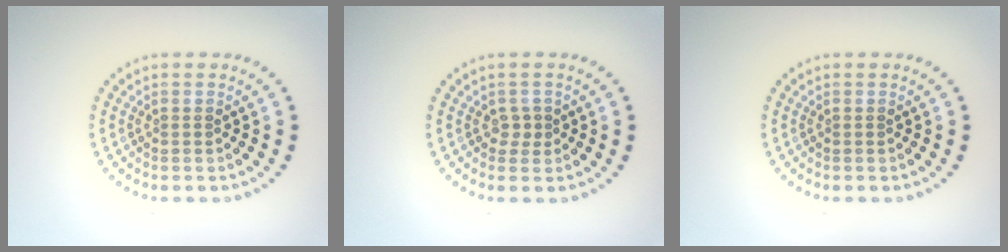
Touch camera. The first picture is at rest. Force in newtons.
{"total": 1.1, "press": 0.9, "slide": 0.5}
{"total": 0.0}